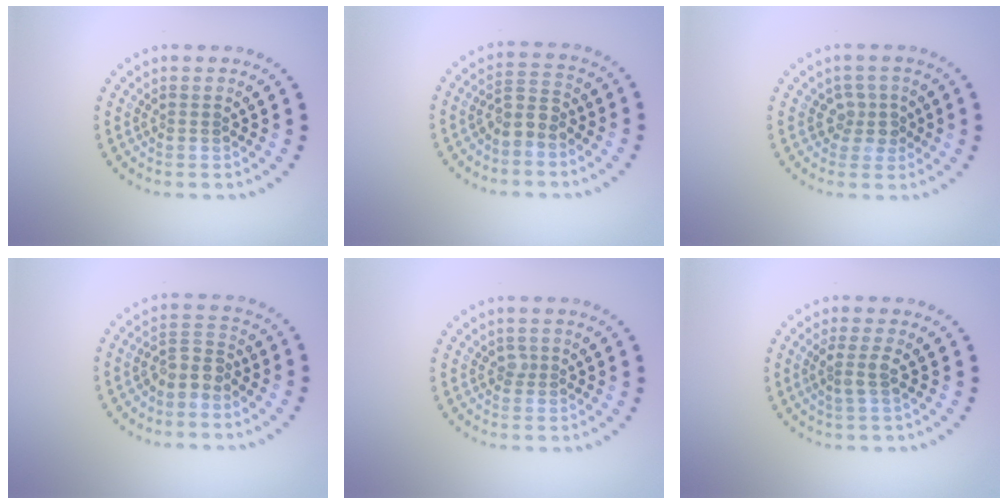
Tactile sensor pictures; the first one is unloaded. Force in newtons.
{"total": 2.4, "press": 2.0, "slide": 1.3}
{"total": 2.0, "press": 1.6, "slide": 1.2}
{"total": 2.5, "press": 2.0, "slide": 1.6}
{"total": 0.7, "press": 0.6, "slide": 0.5}
{"total": 1.9, "press": 1.5, "slide": 1.1}